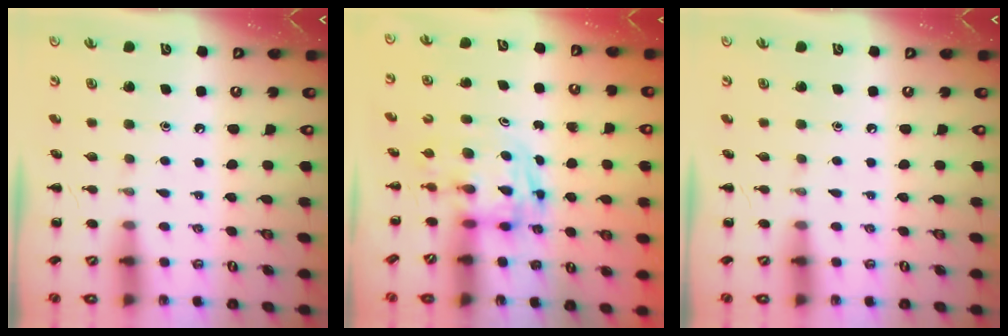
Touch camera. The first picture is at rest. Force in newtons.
{"total": 2.9, "press": 2.9, "slide": 0.5}
{"total": 0.0}